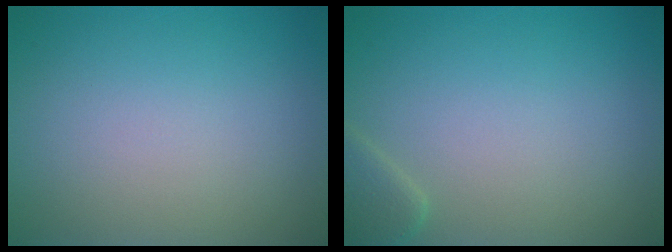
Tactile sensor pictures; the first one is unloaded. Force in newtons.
{"total": 1.7, "press": 1.7, "slide": 0.2}